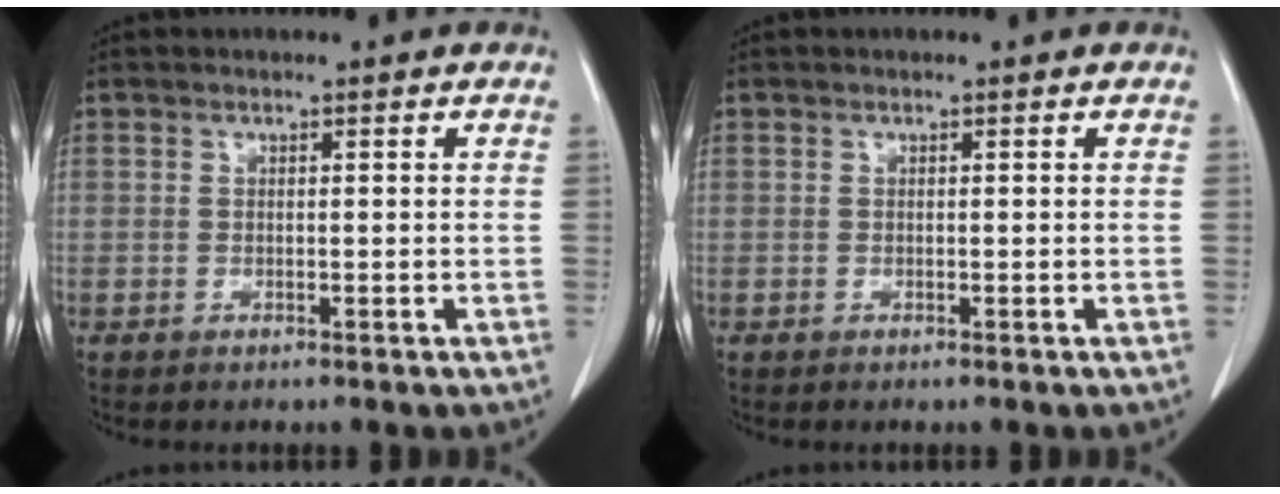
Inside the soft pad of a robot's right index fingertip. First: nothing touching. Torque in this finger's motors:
{"motor_torque": [-0.01, 0.04, -0.02, 0.01]}